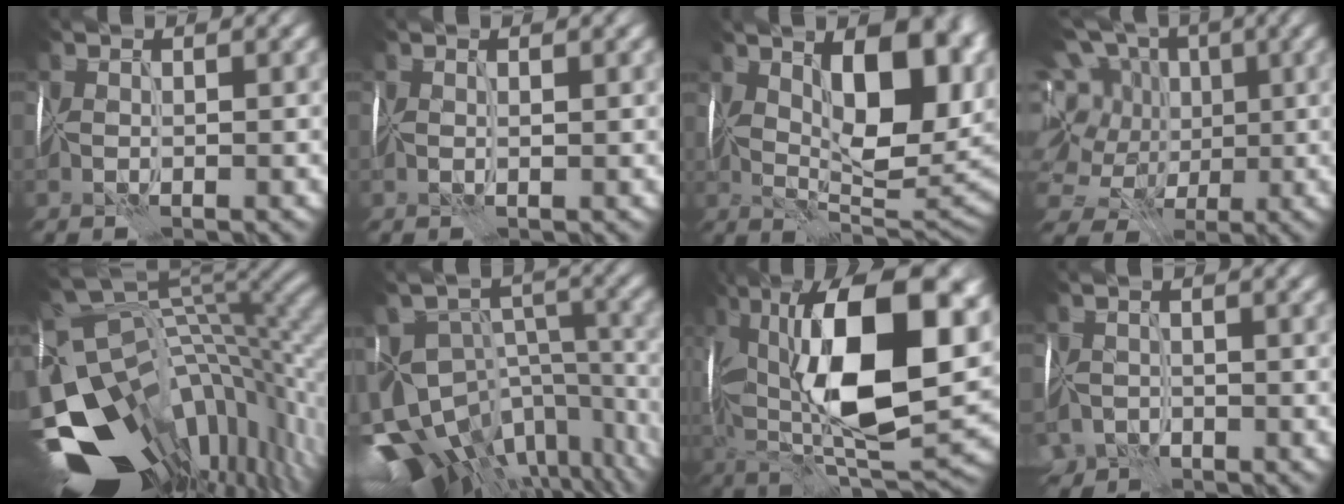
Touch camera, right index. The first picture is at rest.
{"total": 0.6, "force": [0.4, 0.1, 0.5], "torque": [-0.005, 0.004, 0.009]}
{"total": 11.9, "force": [3.2, 5.7, 10.0], "torque": [-0.132, -0.005, 0.052]}
{"total": 10.3, "force": [2.0, 8.8, 5.1], "torque": [-0.096, 0.023, 0.016]}
{"total": 15.4, "force": [-7.2, 9.0, 10.2], "torque": [-0.163, 0.003, -0.086]}
{"total": 15.7, "force": [-9.8, 10.1, 7.0], "torque": [-0.118, -0.020, -0.092]}
{"total": 15.0, "force": [3.2, 6.6, 13.1], "torque": [-0.216, 0.020, 0.042]}
{"total": 3.5, "force": [-3.3, 1.3, -0.2], "torque": [0.002, -0.020, -0.061]}